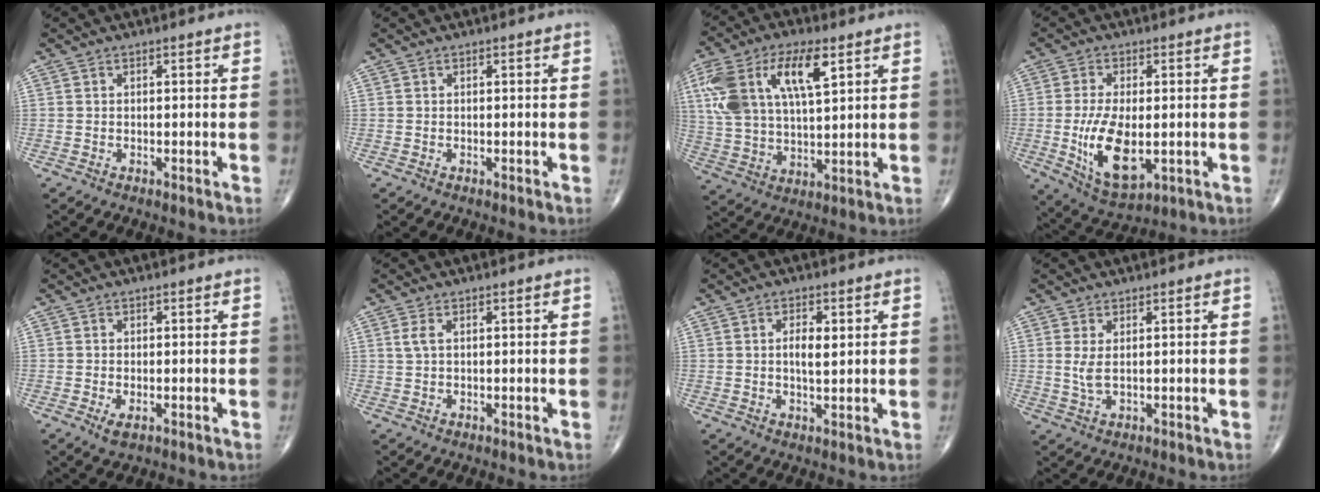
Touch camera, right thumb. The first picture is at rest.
{"total": 0.0}
{"total": 17.9, "force": [6.8, 7.9, 14.5], "torque": [-0.291, 0.000, 0.127]}
{"total": 12.2, "force": [-1.7, 5.9, 10.6], "torque": [-0.193, -0.019, -0.017]}
{"total": 2.1, "force": [-0.7, 1.0, 1.7], "torque": [-0.034, -0.004, -0.011]}
{"total": 1.7, "force": [0.5, 0.7, 1.4], "torque": [-0.038, 0.009, 0.016]}
{"total": 4.0, "force": [0.9, 1.6, 3.6], "torque": [-0.055, -0.004, 0.013]}
{"total": 2.7, "force": [0.5, 1.0, 2.5], "torque": [-0.055, -0.005, 0.017]}